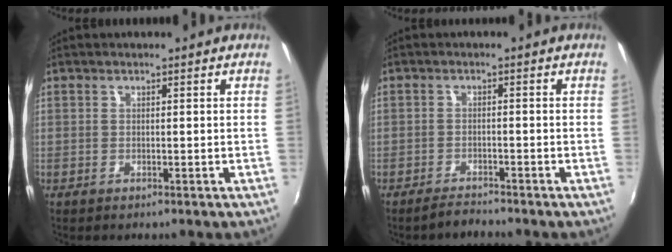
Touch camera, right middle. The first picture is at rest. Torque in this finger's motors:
{"motor_torque": [0.17, -0.25, -0.03, -0.02]}